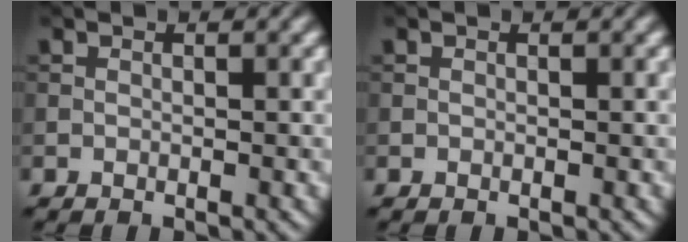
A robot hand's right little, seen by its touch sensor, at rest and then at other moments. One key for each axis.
{"total": 0.0}